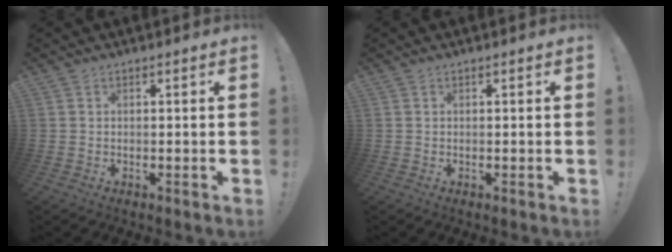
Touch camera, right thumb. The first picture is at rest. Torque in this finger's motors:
{"motor_torque": [-0.04, 0.04, -0.11, 0.11, 0.02]}